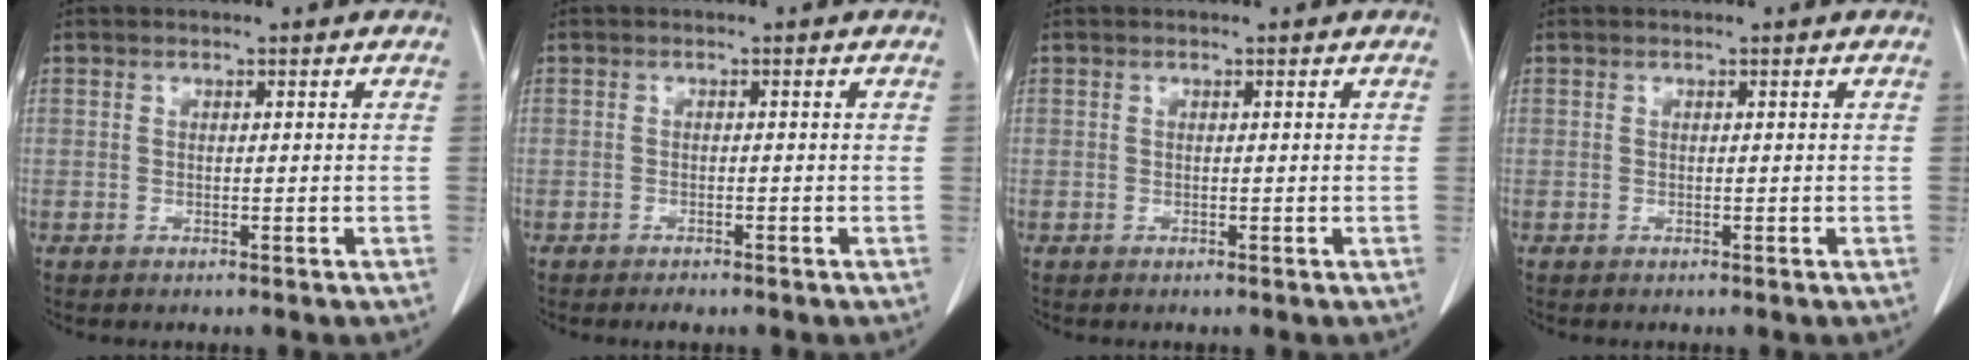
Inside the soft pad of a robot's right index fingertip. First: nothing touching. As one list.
[{"total": 1.3, "force": [-1.1, 0.4, 0.6], "torque": [-0.011, -0.001, -0.013]}, {"total": 0.0}, {"total": 0.0}]